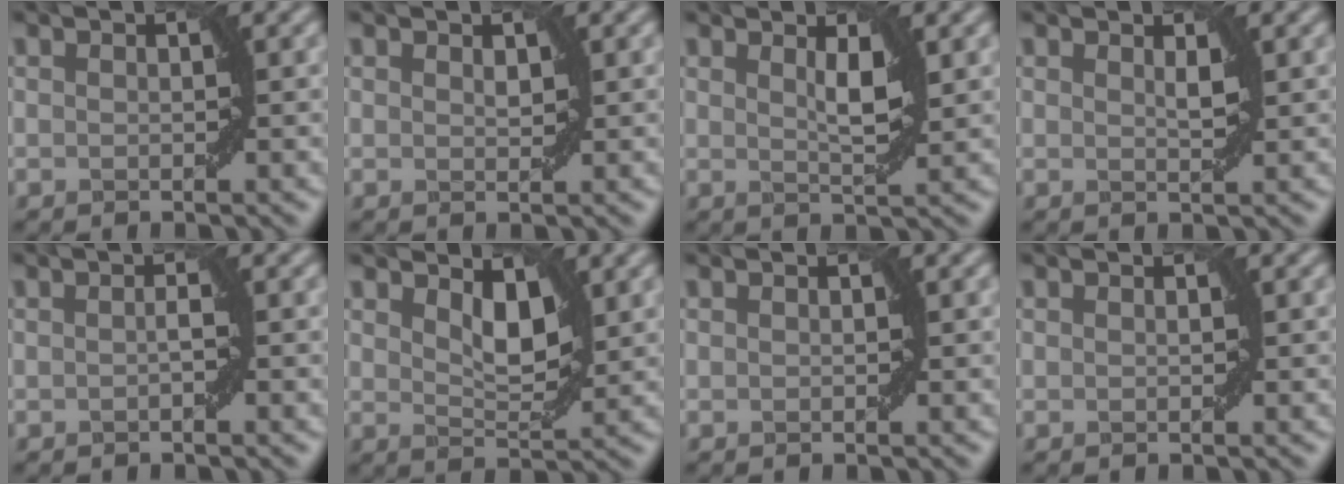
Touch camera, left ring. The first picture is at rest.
{"total": 0.7, "force": [0.4, 0.3, 0.4], "torque": [-0.007, -0.002, 0.010]}
{"total": 2.1, "force": [1.0, 0.4, 1.9], "torque": [-0.029, -0.005, 0.019]}
{"total": 0.8, "force": [0.6, 0.0, 0.5], "torque": [-0.009, -0.002, 0.012]}
{"total": 0.8, "force": [-0.2, -0.1, 0.8], "torque": [-0.012, 0.004, -0.003]}
{"total": 3.0, "force": [1.4, 1.4, 2.3], "torque": [-0.043, -0.006, 0.025]}
{"total": 0.0}
{"total": 0.0}